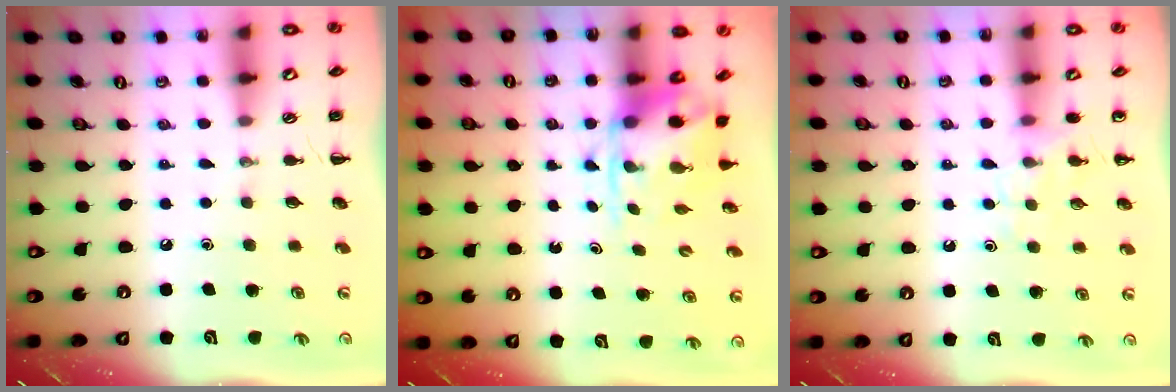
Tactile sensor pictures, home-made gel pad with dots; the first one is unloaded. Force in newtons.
{"total": 3.9, "press": 3.8, "slide": 0.9}
{"total": 6.5, "press": 6.2, "slide": 2.1}